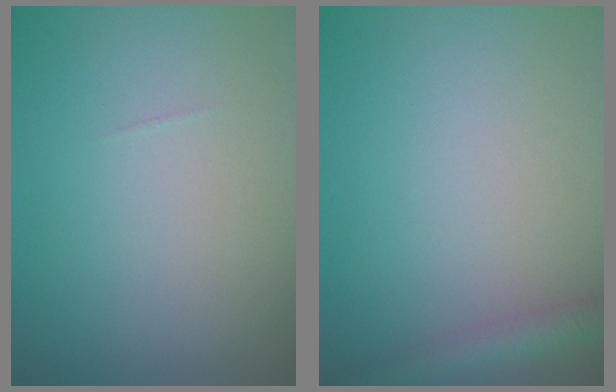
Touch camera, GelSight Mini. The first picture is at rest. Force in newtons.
{"total": 2.2, "press": 2.2, "slide": 0.1}